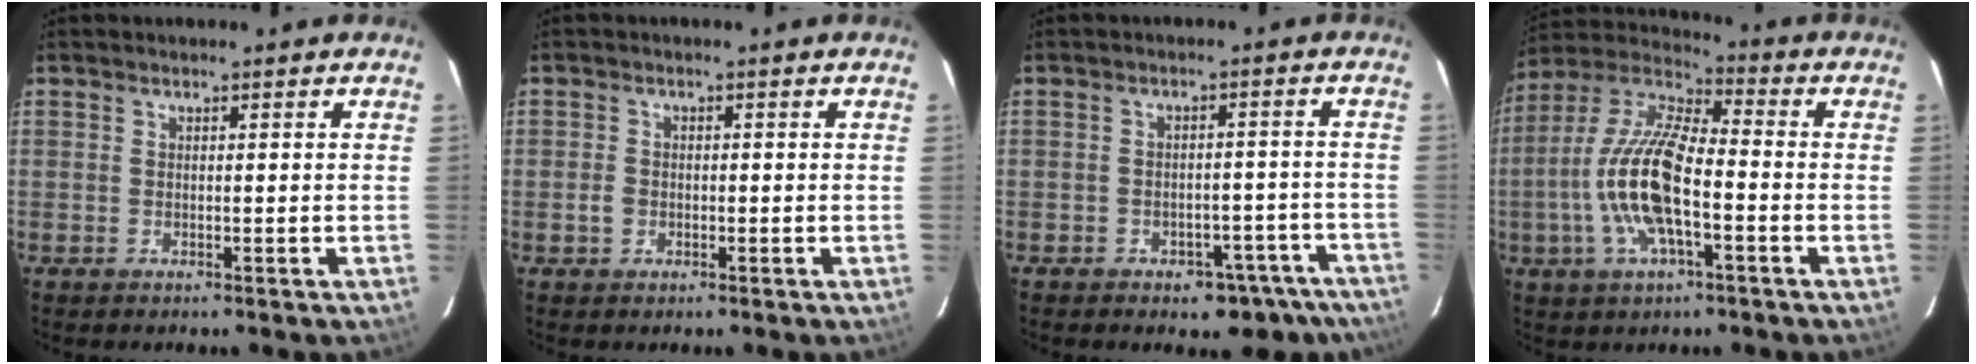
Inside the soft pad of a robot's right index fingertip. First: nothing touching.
{"total": 1.9, "force": [-0.7, 1.7, 0.6], "torque": [-0.014, 0.004, -0.011]}
{"total": 10.1, "force": [-7.8, 5.9, 2.7], "torque": [-0.032, 0.038, -0.063]}
{"total": 15.8, "force": [-4.0, 5.4, 14.3], "torque": [-0.288, 0.000, -0.084]}